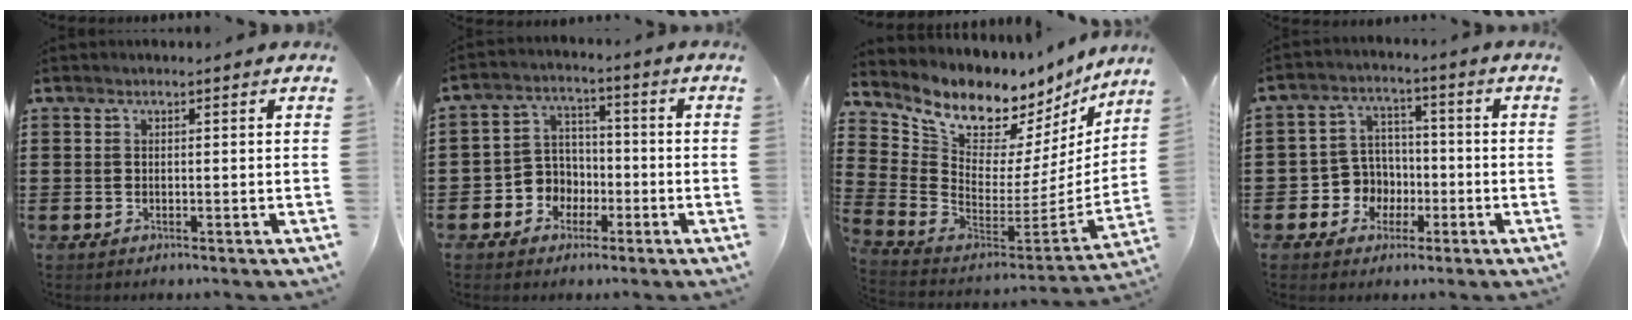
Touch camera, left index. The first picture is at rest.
{"total": 5.3, "force": [-2.1, 4.7, 1.1], "torque": [-0.040, 0.010, -0.045]}
{"total": 8.0, "force": [6.9, 3.2, 2.5], "torque": [-0.086, -0.075, 0.119]}
{"total": 5.8, "force": [-1.8, 5.4, 1.2], "torque": [-0.046, 0.013, -0.033]}